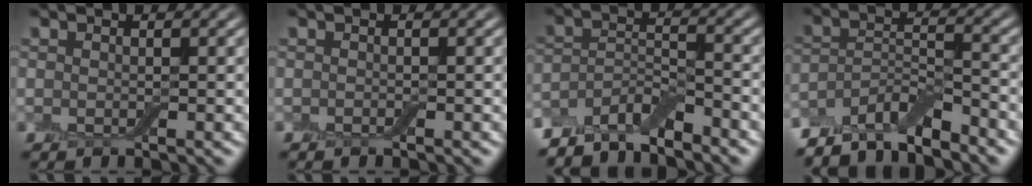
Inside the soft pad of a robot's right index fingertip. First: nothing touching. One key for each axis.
{"total": 0.0}
{"total": 5.0, "fx": -4.4, "fy": 1.3, "fz": 1.8, "tx": -0.031, "ty": 0.002, "tz": -0.087}
{"total": 6.1, "fx": -5.3, "fy": 1.6, "fz": 2.6, "tx": -0.045, "ty": 0.003, "tz": -0.101}